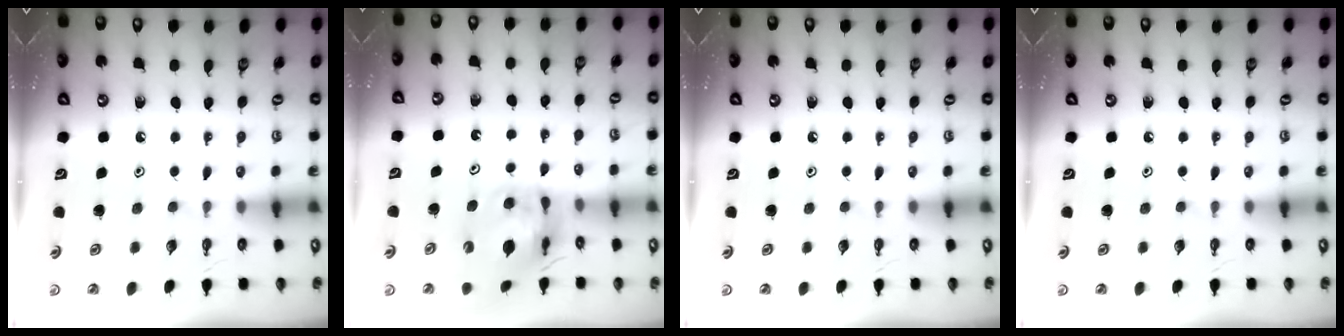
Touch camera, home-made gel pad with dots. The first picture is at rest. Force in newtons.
{"total": 12.6, "press": 12.5, "slide": 1.4}
{"total": 0.0}
{"total": 0.0}